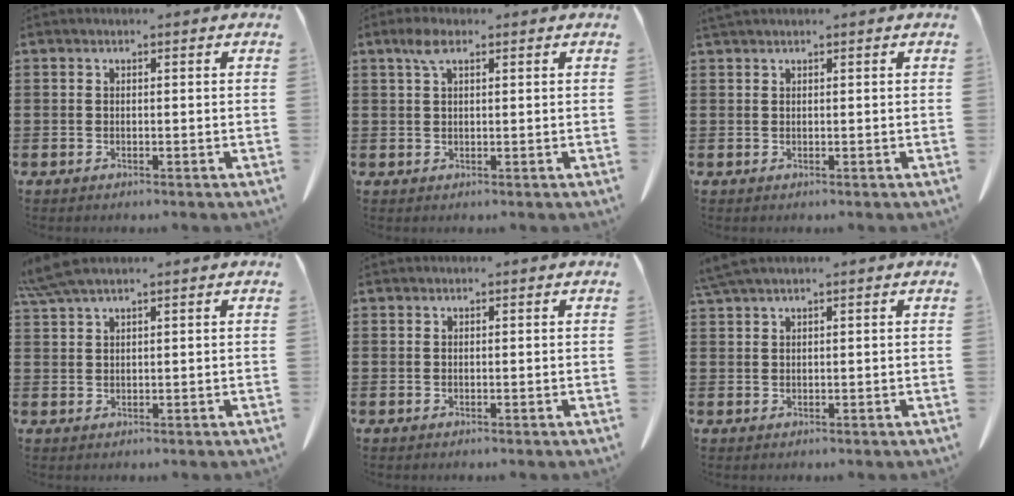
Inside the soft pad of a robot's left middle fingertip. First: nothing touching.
{"total": 4.1, "force": [2.0, 1.5, 3.3], "torque": [-0.072, 0.007, 0.035]}
{"total": 0.7, "force": [0.7, 0.0, 0.3], "torque": [-0.007, -0.002, 0.014]}
{"total": 4.1, "force": [3.3, 0.4, 2.4], "torque": [-0.056, -0.003, 0.062]}
{"total": 0.0}
{"total": 2.4, "force": [1.9, 0.1, 1.4], "torque": [-0.033, -0.001, 0.037]}